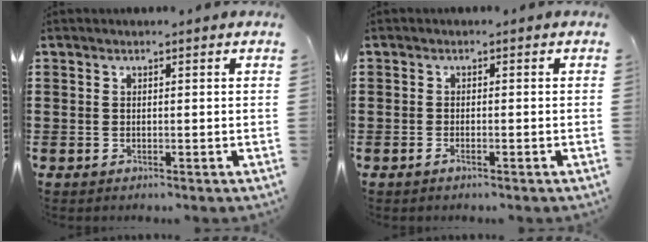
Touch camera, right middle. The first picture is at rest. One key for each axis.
{"total": 0.9, "fx": -0.5, "fy": 0.2, "fz": 0.7, "tx": -0.015, "ty": -0.003, "tz": -0.009}